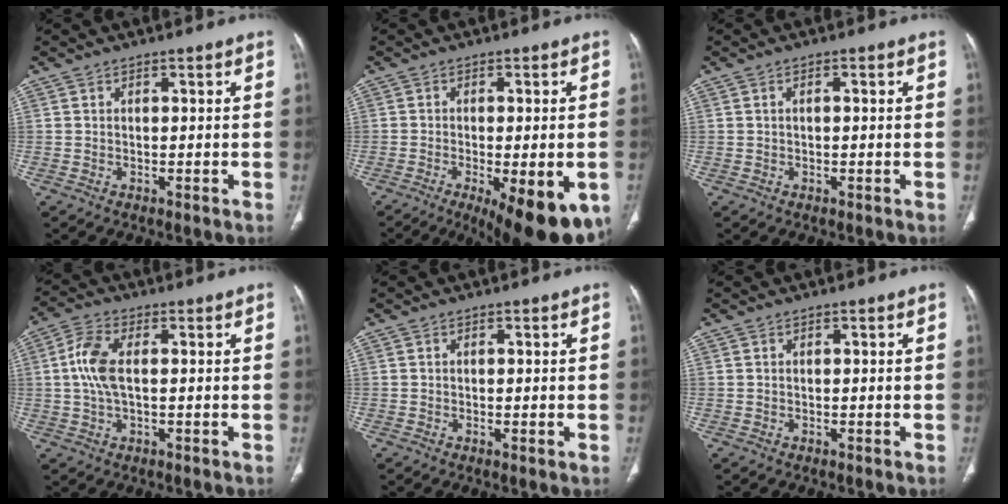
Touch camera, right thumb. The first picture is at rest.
{"total": 17.1, "force": [-7.6, 5.9, 14.1], "torque": [-0.156, -0.013, -0.097]}
{"total": 0.8, "force": [0.1, 0.3, 0.8], "torque": [-0.019, 0.004, 0.002]}
{"total": 7.3, "force": [0.6, 3.5, 6.3], "torque": [-0.151, 0.014, 0.010]}
{"total": 0.7, "force": [-0.1, 0.1, 0.7], "torque": [-0.016, -0.004, -0.001]}
{"total": 0.0}